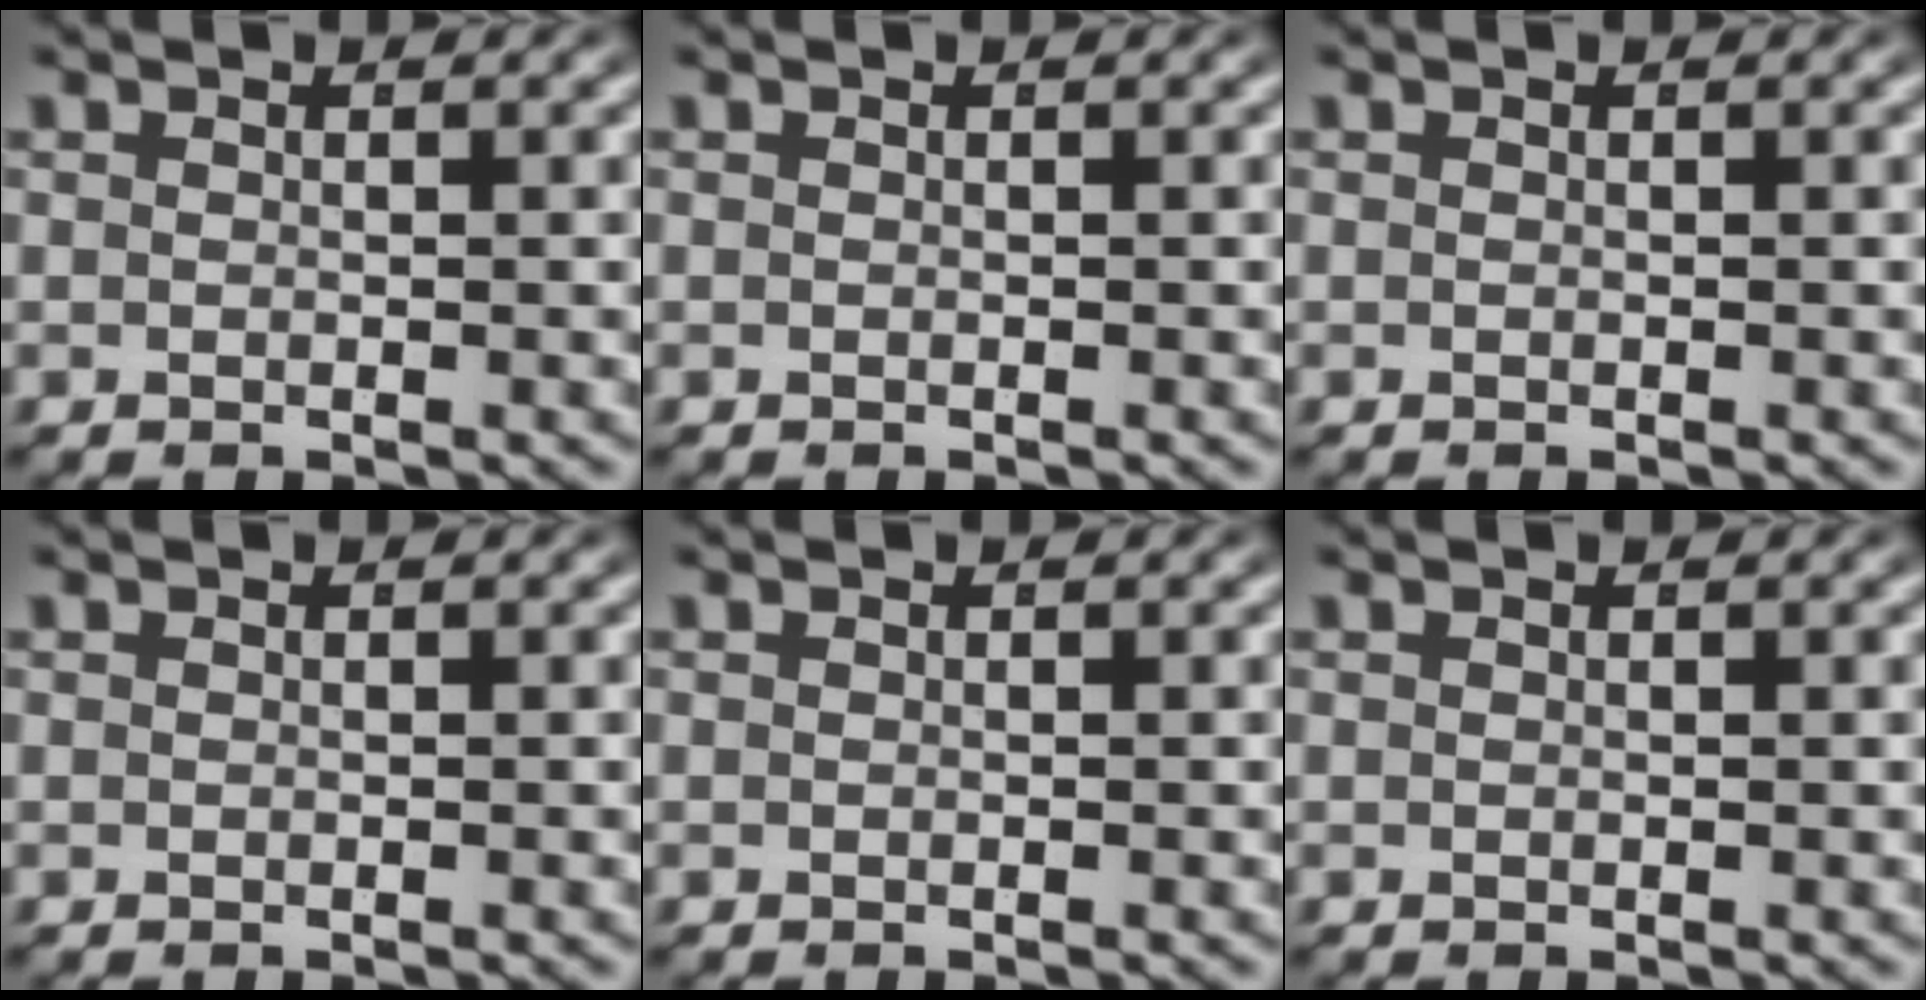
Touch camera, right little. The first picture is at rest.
{"total": 0.0}
{"total": 0.0}
{"total": 0.0}
{"total": 0.0}
{"total": 0.0}